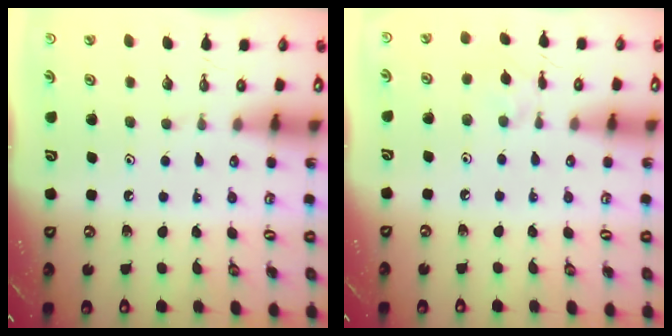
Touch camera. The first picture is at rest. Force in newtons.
{"total": 2.4, "press": 2.4, "slide": 0.5}